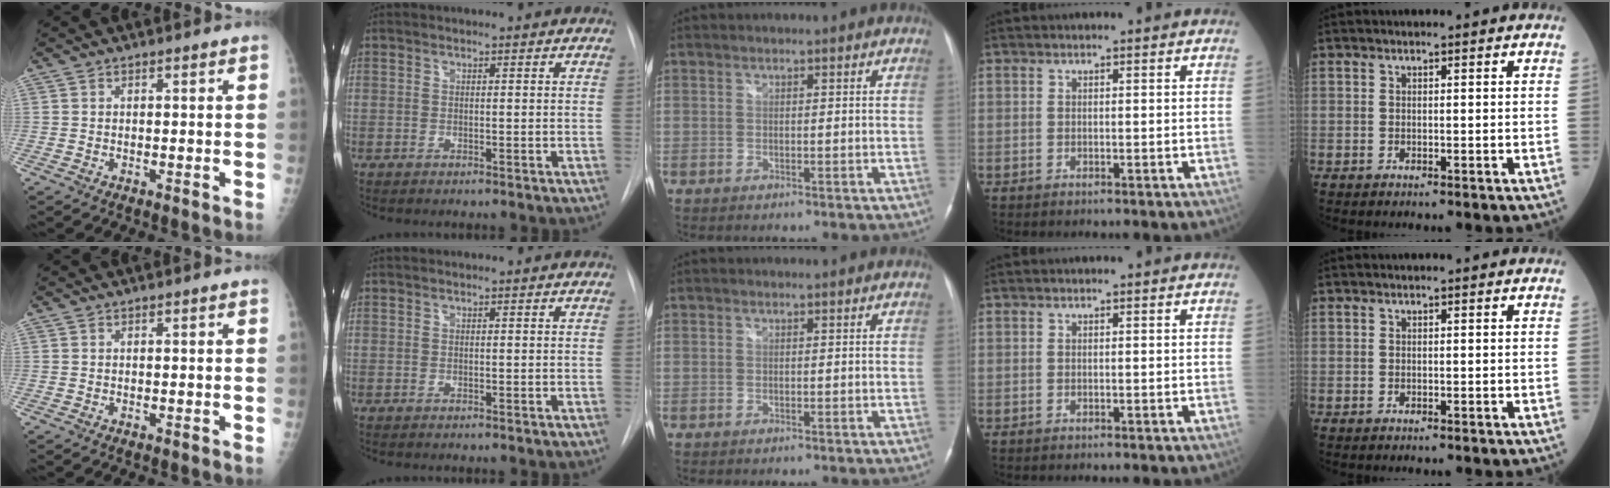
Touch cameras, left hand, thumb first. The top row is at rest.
{}